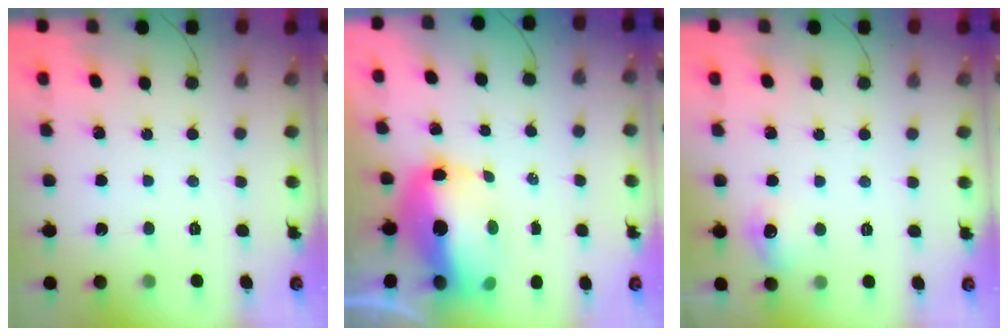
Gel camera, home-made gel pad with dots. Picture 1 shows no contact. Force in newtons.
{"total": 14.3, "press": 14.0, "slide": 2.9}
{"total": 6.9, "press": 6.7, "slide": 1.7}